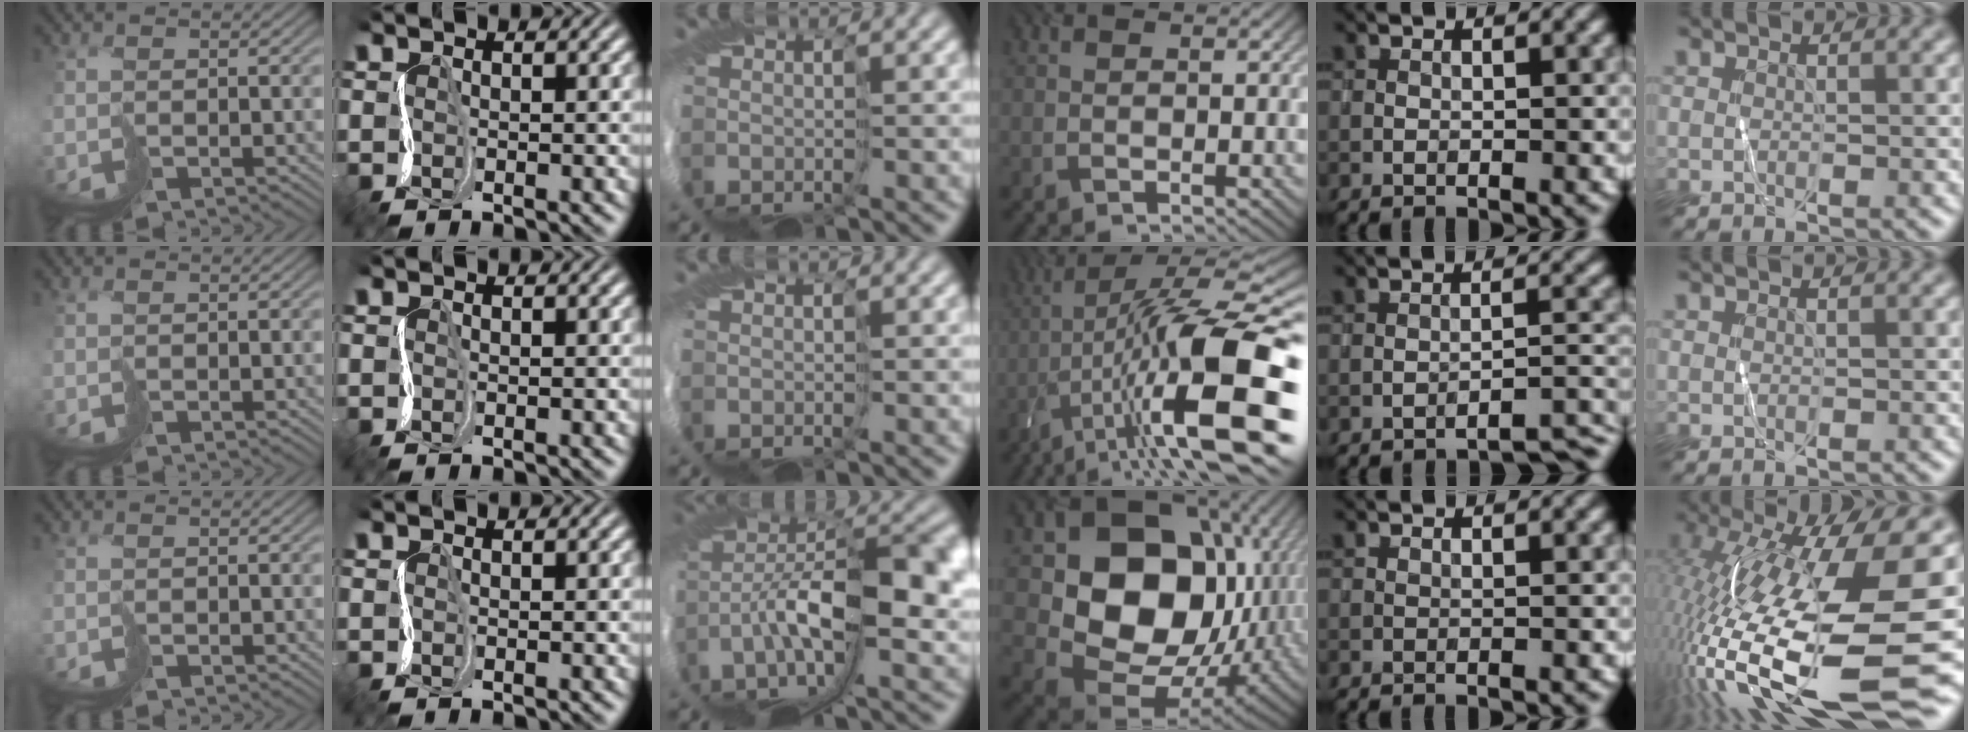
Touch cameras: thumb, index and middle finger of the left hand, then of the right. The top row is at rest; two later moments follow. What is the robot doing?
{"motion": "cut", "object": "tape"}